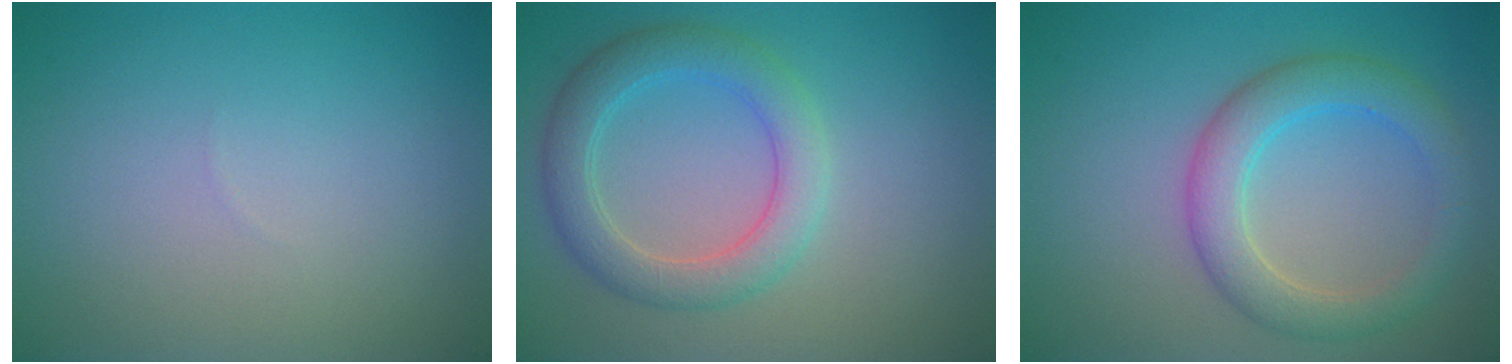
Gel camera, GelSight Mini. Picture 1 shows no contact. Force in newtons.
{"total": 4.2, "press": 4.2, "slide": 0.1}
{"total": 4.4, "press": 4.4, "slide": 0.3}